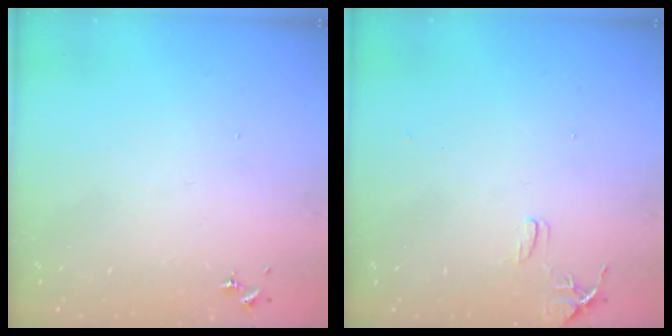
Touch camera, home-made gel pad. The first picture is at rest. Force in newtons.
{"total": 7.7, "press": 7.7, "slide": 0.7}